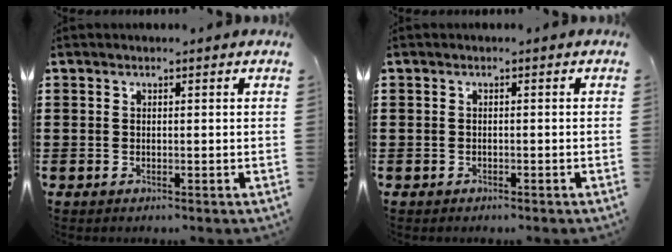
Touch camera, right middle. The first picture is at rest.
{"total": 0.5, "force": [-0.5, 0.2, 0.1], "torque": [-0.004, 0.001, -0.010]}